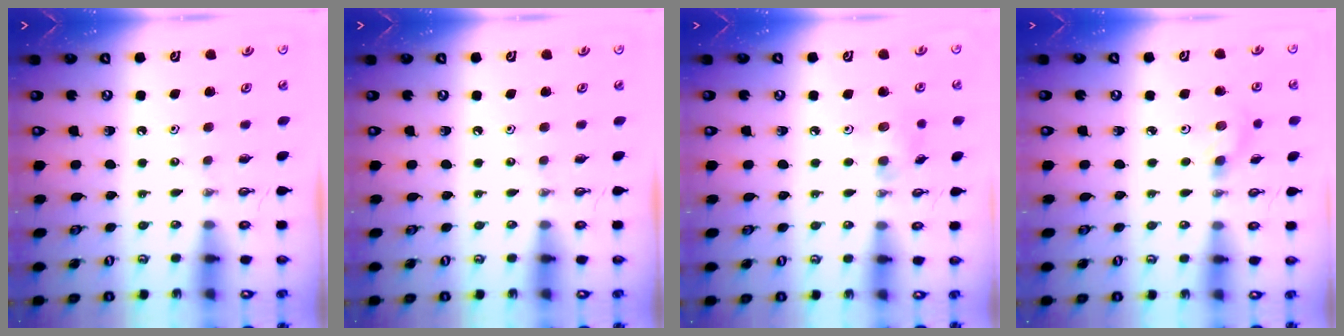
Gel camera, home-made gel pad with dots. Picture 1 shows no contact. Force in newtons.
{"total": 0.0}
{"total": 5.0, "press": 4.9, "slide": 1.4}
{"total": 4.0, "press": 3.7, "slide": 1.7}